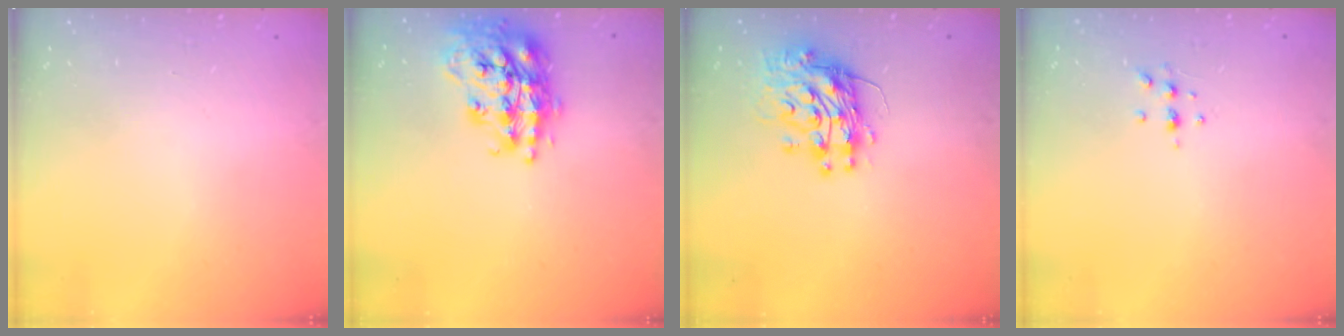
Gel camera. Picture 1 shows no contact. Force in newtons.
{"total": 20.1, "press": 20.1, "slide": 1.4}
{"total": 11.7, "press": 11.6, "slide": 1.2}
{"total": 5.2, "press": 5.1, "slide": 0.9}